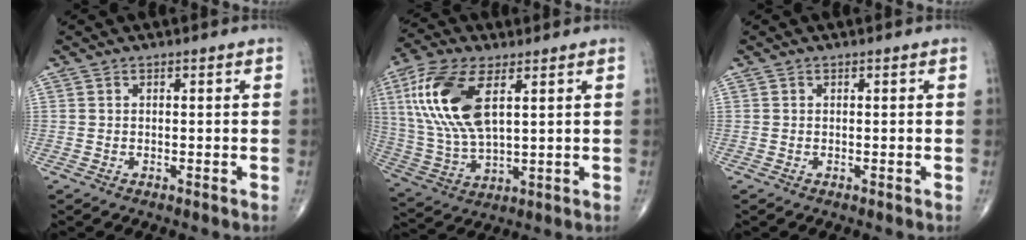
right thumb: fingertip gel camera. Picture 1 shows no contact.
{"total": 16.9, "force": [5.4, 7.6, 14.1], "torque": [-0.305, -0.009, 0.110]}
{"total": 0.0}